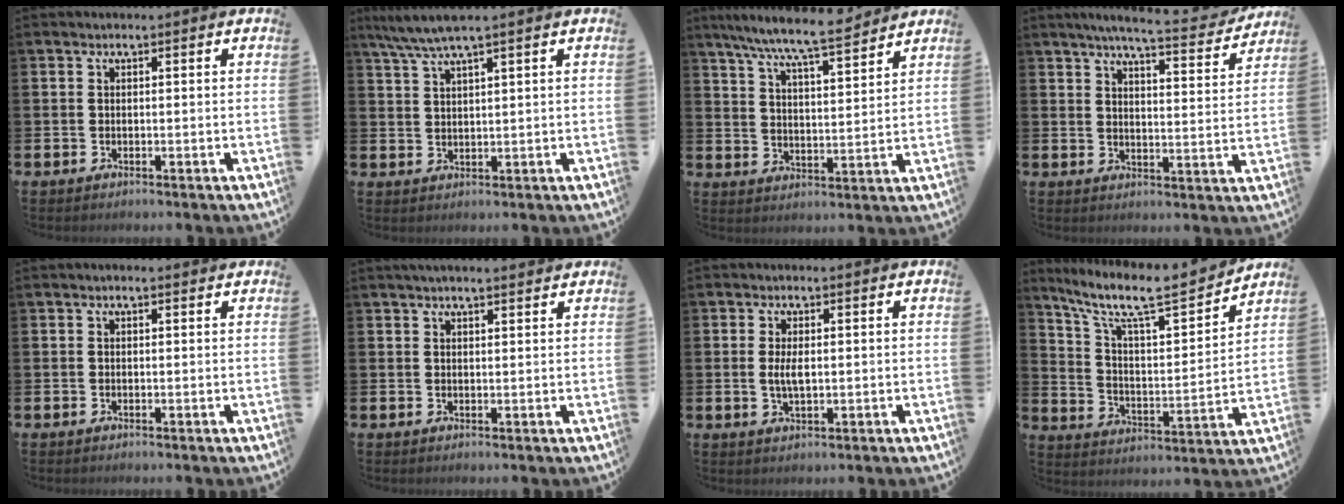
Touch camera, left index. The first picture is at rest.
{"total": 4.2, "force": [3.3, -0.2, 2.6], "torque": [-0.064, -0.003, 0.062]}
{"total": 8.5, "force": [7.9, 0.3, 3.2], "torque": [-0.085, -0.046, 0.139]}
{"total": 6.6, "force": [6.0, 0.3, 2.6], "torque": [-0.055, -0.035, 0.101]}
{"total": 0.0}
{"total": 2.1, "force": [1.9, 0.2, 0.7], "torque": [-0.009, -0.005, 0.033]}
{"total": 2.9, "force": [0.1, 1.2, 2.6], "torque": [-0.044, 0.000, -0.002]}
{"total": 10.4, "force": [8.8, 1.8, 5.2], "torque": [-0.124, -0.064, 0.143]}